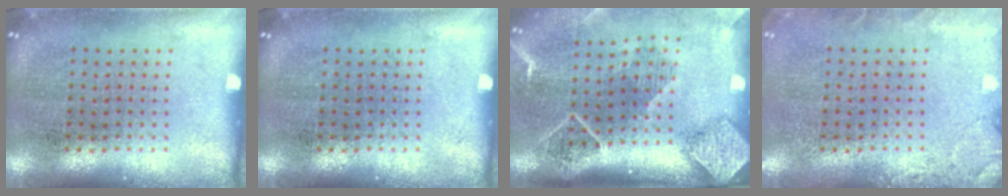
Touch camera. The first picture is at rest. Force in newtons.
{"total": 0.0}
{"total": 2.7, "press": 2.1, "slide": 1.7}
{"total": 1.7, "press": 1.7, "slide": 0.3}